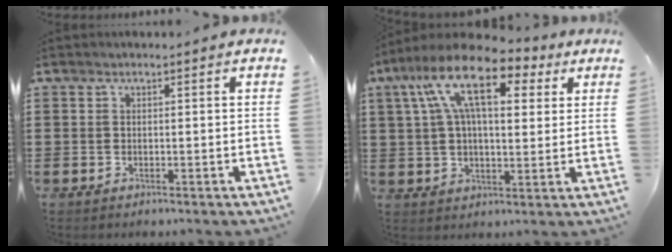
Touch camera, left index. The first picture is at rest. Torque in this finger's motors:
{"motor_torque": [2.14, 0.00, 1.05, 0.21]}